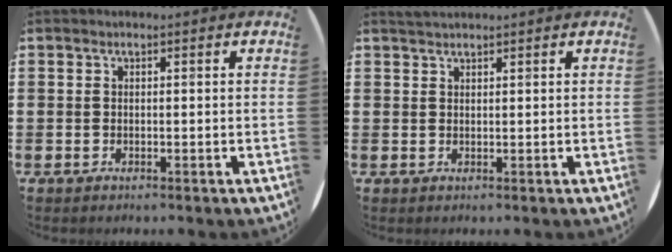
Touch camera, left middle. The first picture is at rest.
{"total": 1.2, "force": [1.2, 0.0, 0.1], "torque": [-0.003, 0.002, 0.022]}